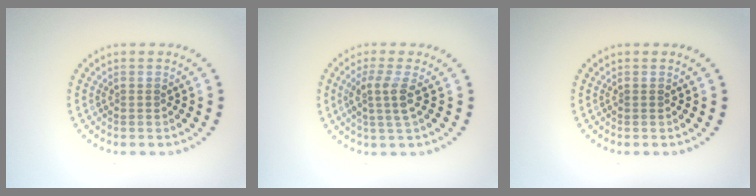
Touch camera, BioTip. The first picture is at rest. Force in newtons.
{"total": 2.5, "press": 2.0, "slide": 1.5}
{"total": 0.0}